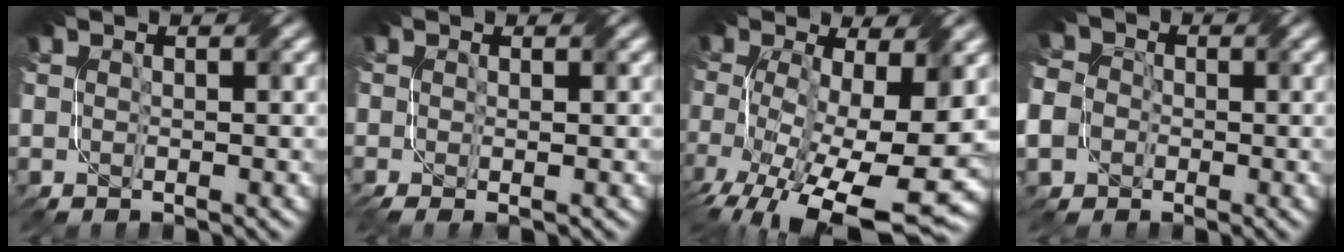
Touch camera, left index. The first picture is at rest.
{"total": 1.8, "force": [-0.4, 0.4, 1.7], "torque": [-0.028, -0.006, -0.007]}
{"total": 13.5, "force": [-4.0, 5.9, 11.5], "torque": [-0.208, -0.041, -0.039]}
{"total": 9.7, "force": [-3.8, 8.1, 3.9], "torque": [-0.097, -0.015, -0.091]}